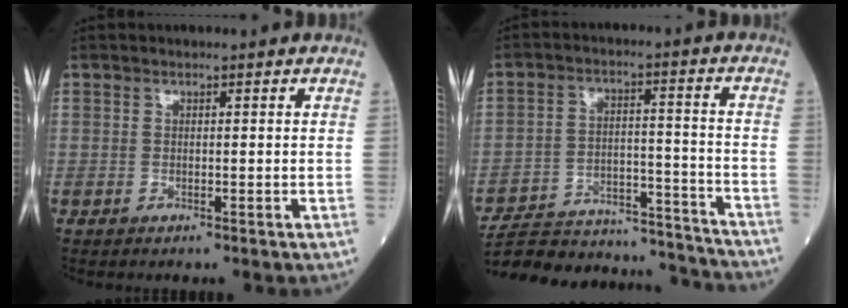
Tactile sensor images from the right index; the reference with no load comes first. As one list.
[{"total": 23.7, "force": [-22.6, 3.6, 6.0], "torque": [-0.105, 0.002, -0.319]}]